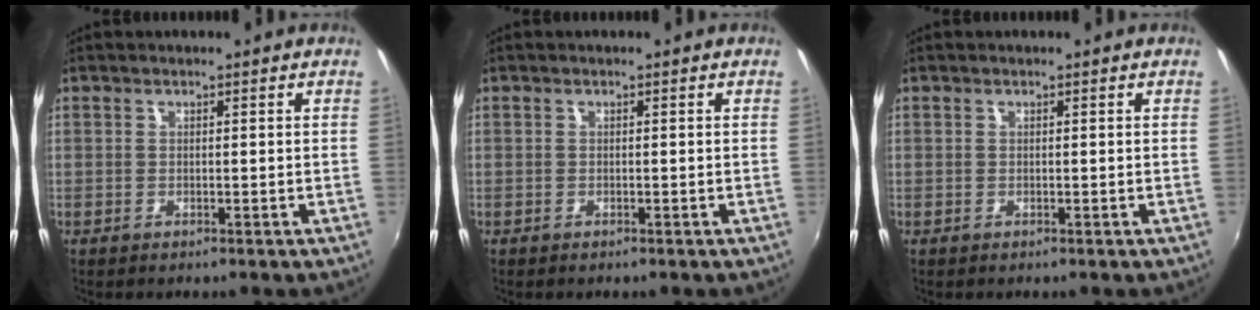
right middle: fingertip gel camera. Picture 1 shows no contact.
{"total": 0.0}
{"total": 0.0}